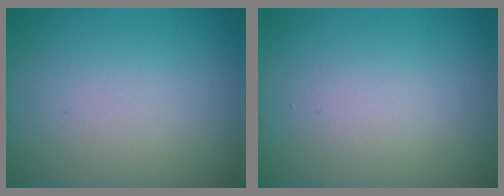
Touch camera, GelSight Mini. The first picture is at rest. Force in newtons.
{"total": 1.0, "press": 1.0, "slide": 0.1}